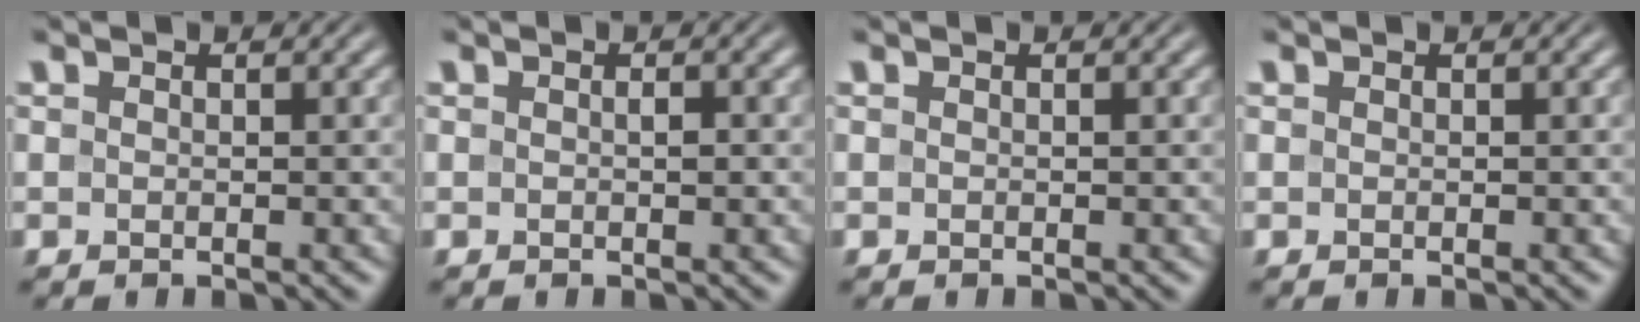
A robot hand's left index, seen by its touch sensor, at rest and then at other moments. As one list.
[{"total": 0.8, "force": [0.0, 0.3, 0.7], "torque": [-0.012, 0.002, 0.001]}, {"total": 0.0}, {"total": 0.0}]